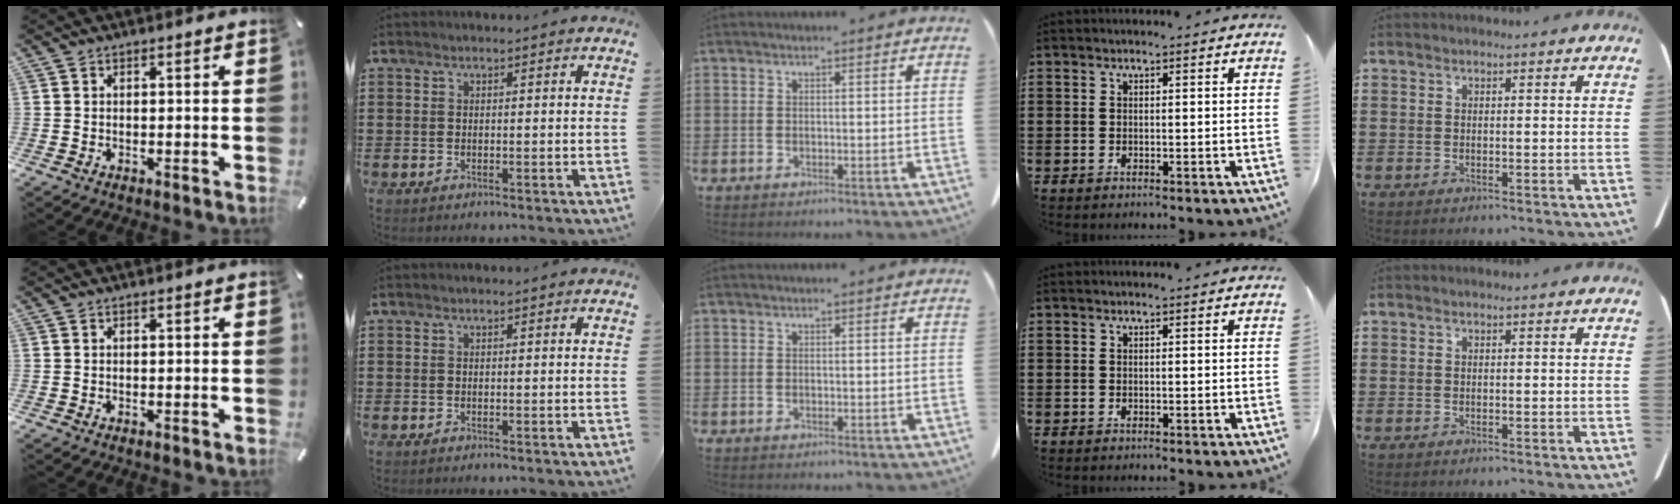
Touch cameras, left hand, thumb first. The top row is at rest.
{}